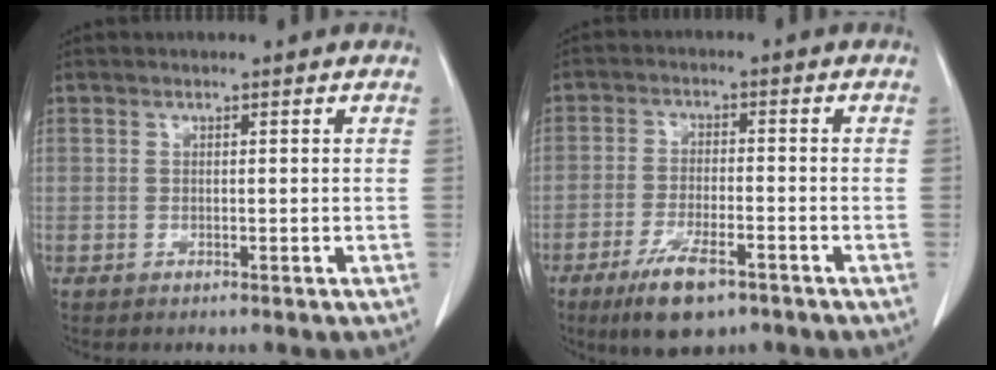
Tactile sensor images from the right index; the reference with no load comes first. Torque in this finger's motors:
{"motor_torque": [0.72, -0.57, 0.35, 0.10]}